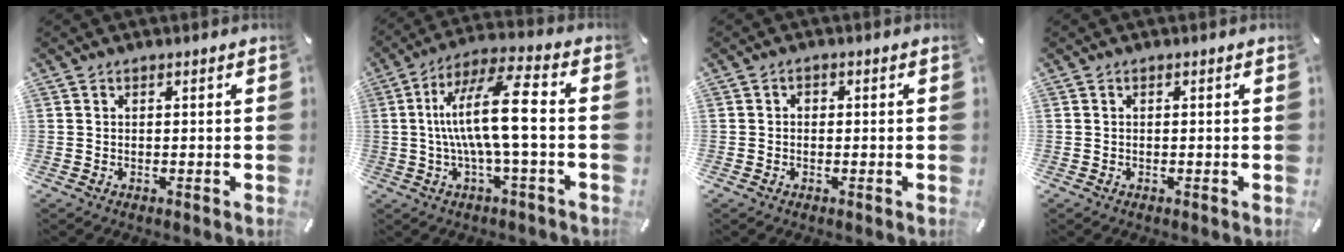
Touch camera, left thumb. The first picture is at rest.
{"total": 15.4, "force": [0.0, 3.1, 15.1], "torque": [-0.299, 0.004, -0.013]}
{"total": 1.3, "force": [-0.5, 1.1, 0.4], "torque": [-0.007, 0.006, -0.013]}
{"total": 0.0}